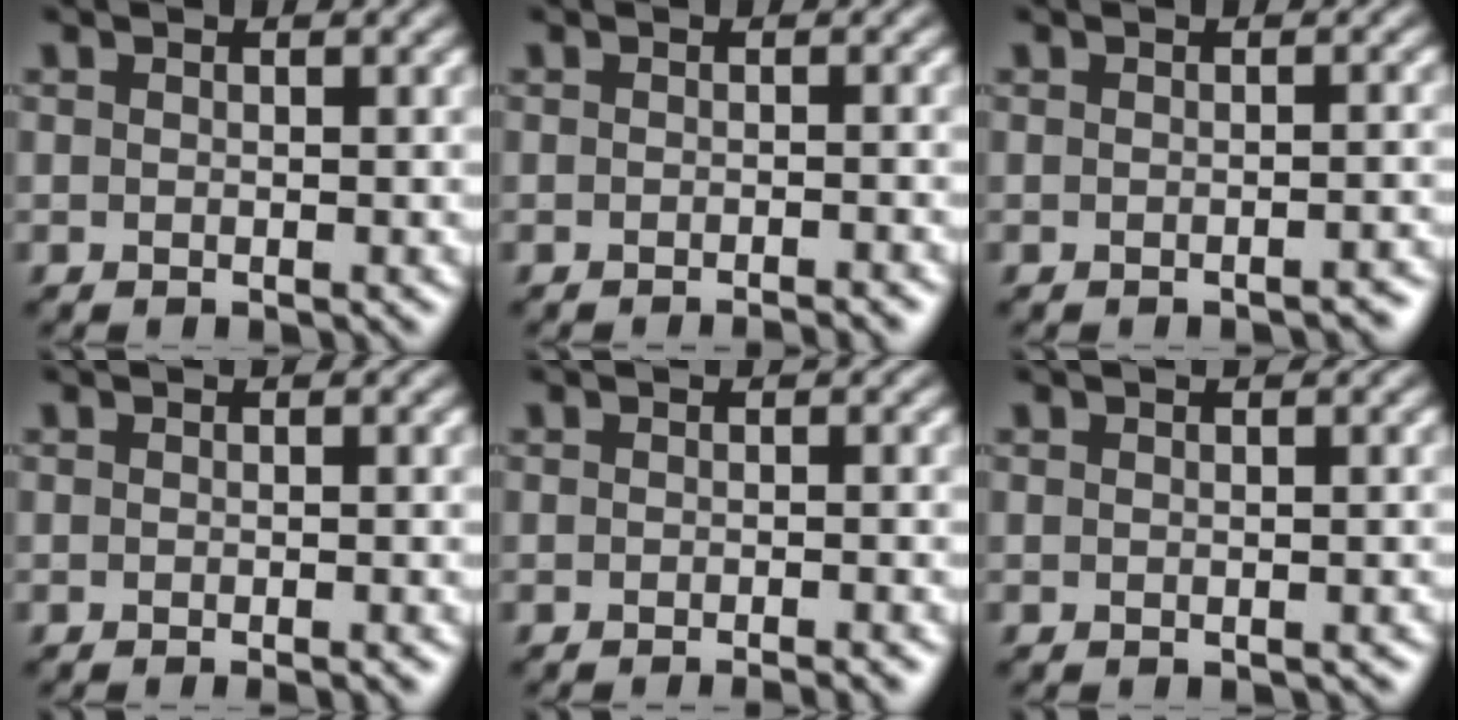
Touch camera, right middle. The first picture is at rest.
{"total": 1.3, "force": [-1.1, -0.1, 0.7], "torque": [-0.005, 0.001, -0.012]}
{"total": 0.9, "force": [-0.7, 0.3, 0.5], "torque": [-0.010, 0.002, -0.007]}
{"total": 1.0, "force": [-0.6, 0.1, 0.8], "torque": [-0.010, 0.000, -0.007]}
{"total": 1.4, "force": [-1.1, 0.1, 0.9], "torque": [-0.009, 0.001, -0.011]}
{"total": 0.0}